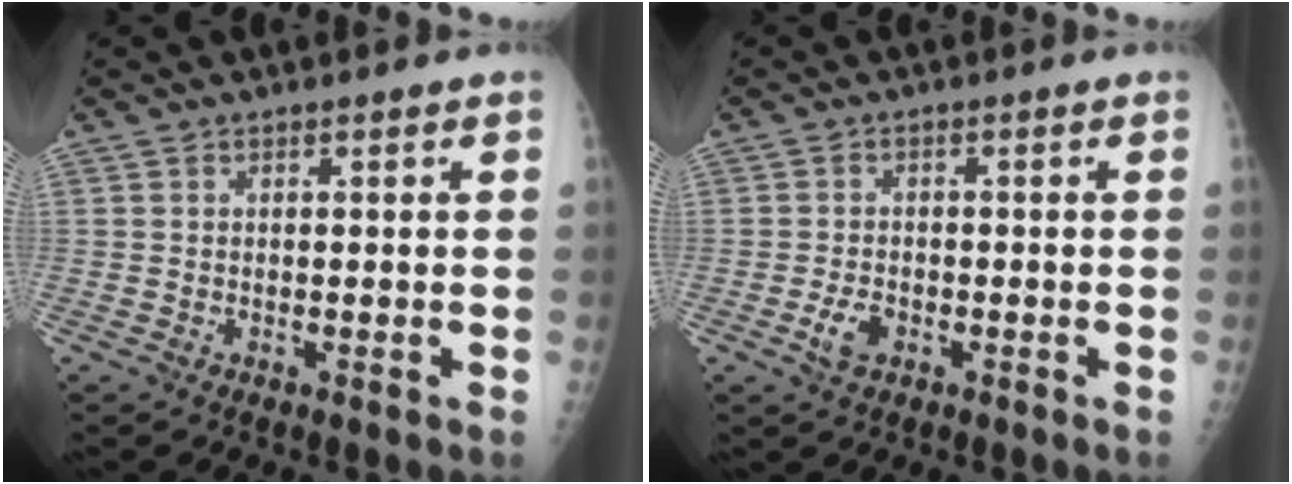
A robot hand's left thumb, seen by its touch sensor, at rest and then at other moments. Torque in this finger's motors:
{"motor_torque": [-0.38, 0.37, 0.21, 0.17, 0.00]}